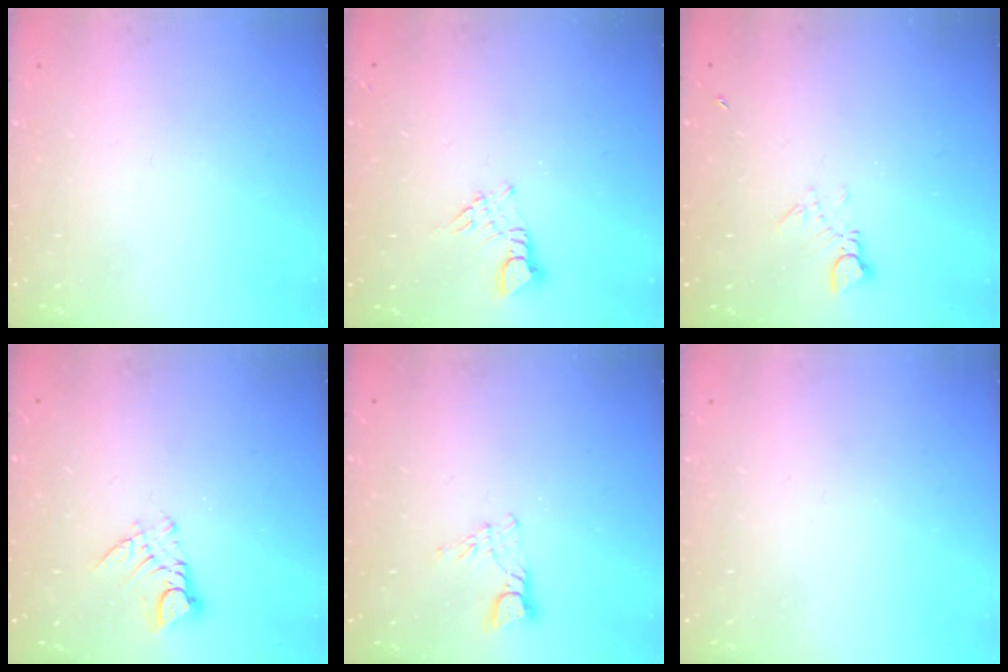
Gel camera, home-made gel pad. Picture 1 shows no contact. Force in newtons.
{"total": 2.9, "press": 2.9, "slide": 0.3}
{"total": 3.9, "press": 3.9, "slide": 0.6}
{"total": 6.0, "press": 6.0, "slide": 0.5}
{"total": 4.8, "press": 4.8, "slide": 0.4}
{"total": 0.0}